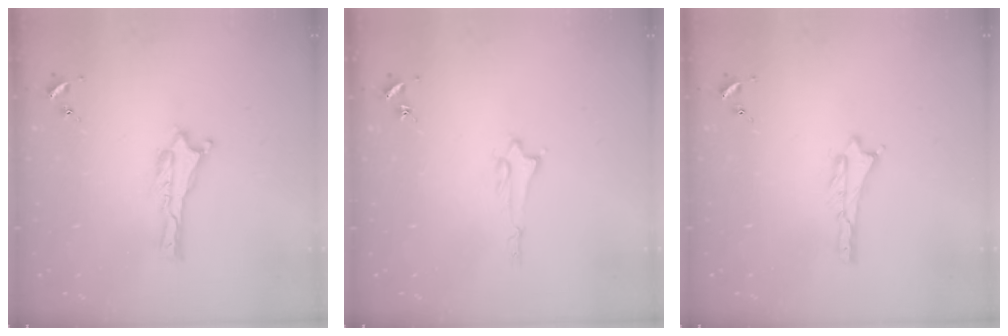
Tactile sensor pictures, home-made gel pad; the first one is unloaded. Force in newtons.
{"total": 1.2, "press": 1.2, "slide": 0.1}
{"total": 0.5, "press": 0.5, "slide": 0.2}